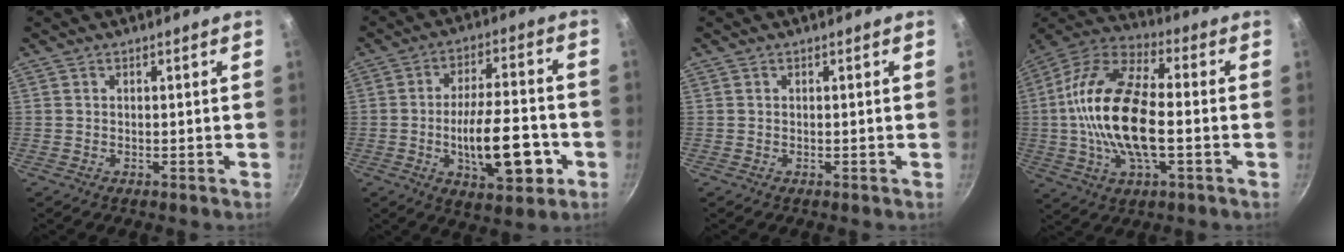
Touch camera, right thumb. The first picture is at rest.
{"total": 15.7, "force": [-4.4, 6.4, 13.6], "torque": [-0.193, 0.023, -0.063]}
{"total": 0.0}
{"total": 20.3, "force": [-1.5, 9.4, 18.0], "torque": [-0.335, 0.031, -0.043]}